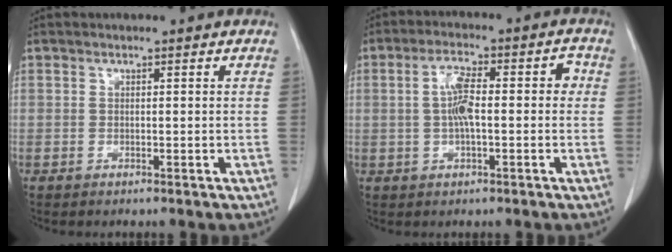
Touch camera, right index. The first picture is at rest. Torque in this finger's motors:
{"motor_torque": [0.39, 0.23, 0.16, 0.05]}